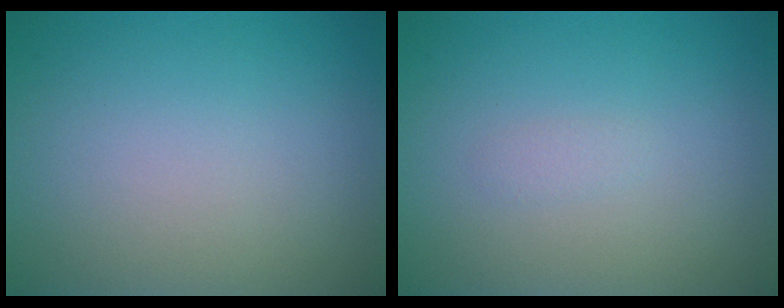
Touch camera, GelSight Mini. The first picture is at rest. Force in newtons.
{"total": 0.5, "press": 0.5, "slide": 0.0}